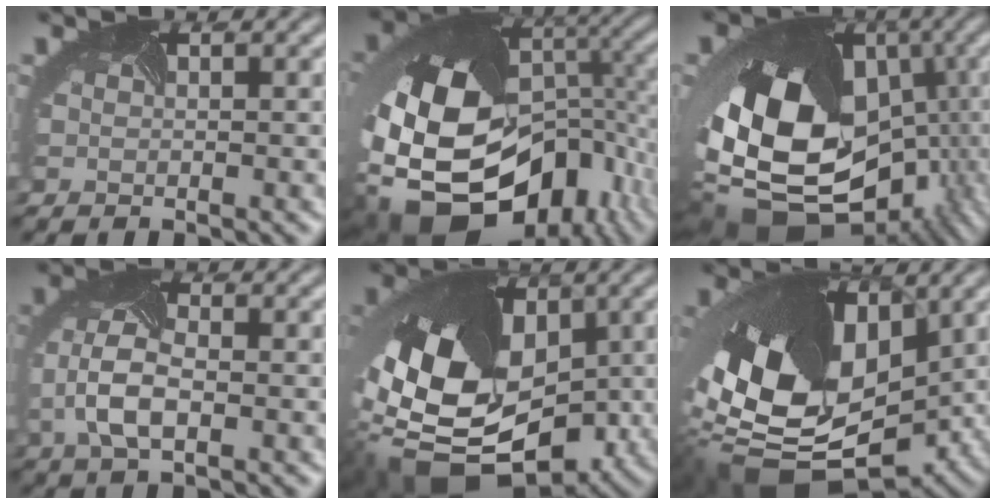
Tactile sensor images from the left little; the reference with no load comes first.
{"total": 20.9, "force": [-7.9, 14.8, 12.3], "torque": [-0.249, -0.064, -0.118]}
{"total": 19.5, "force": [-4.0, 14.2, 12.8], "torque": [-0.250, -0.054, -0.035]}
{"total": 4.2, "force": [-0.9, 2.2, 3.5], "torque": [-0.099, 0.005, -0.019]}
{"total": 15.9, "force": [-3.1, 11.1, 11.0], "torque": [-0.211, -0.020, -0.036]}
{"total": 16.5, "force": [-2.1, 11.1, 12.0], "torque": [-0.268, -0.050, -0.011]}